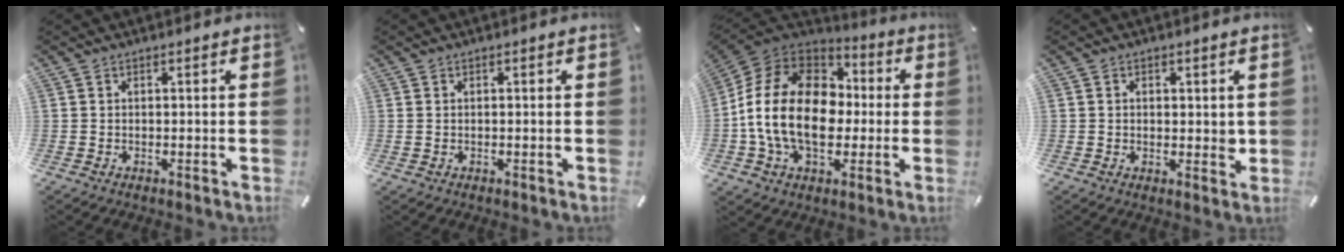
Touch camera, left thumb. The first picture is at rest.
{"total": 0.5, "force": [0.0, 0.2, 0.5], "torque": [-0.010, 0.001, -0.001]}
{"total": 20.8, "force": [-2.2, 15.1, 14.0], "torque": [-0.283, 0.027, -0.034]}
{"total": 2.7, "force": [0.4, 2.1, 1.6], "torque": [-0.006, -0.005, 0.003]}